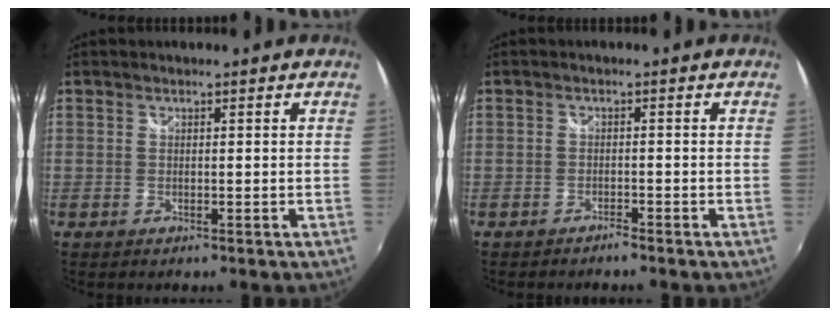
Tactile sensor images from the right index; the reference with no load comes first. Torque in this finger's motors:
{"motor_torque": [0.09, -0.07, 0.06, 0.00]}